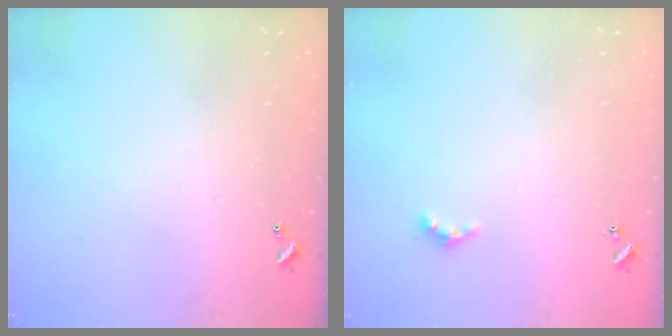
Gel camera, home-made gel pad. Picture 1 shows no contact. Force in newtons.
{"total": 2.5, "press": 2.4, "slide": 0.4}